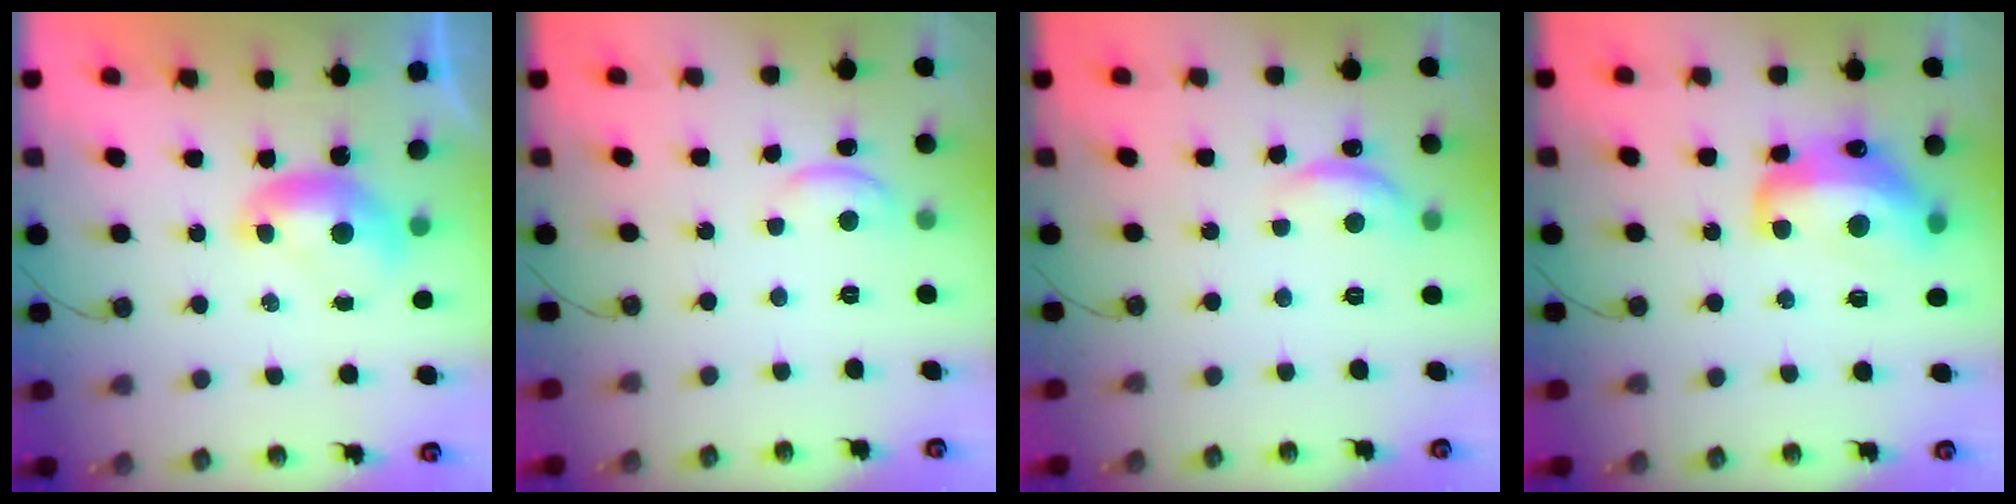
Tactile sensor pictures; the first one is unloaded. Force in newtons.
{"total": 1.7, "press": 1.7, "slide": 0.4}
{"total": 4.4, "press": 4.3, "slide": 0.6}
{"total": 10.8, "press": 10.7, "slide": 0.9}